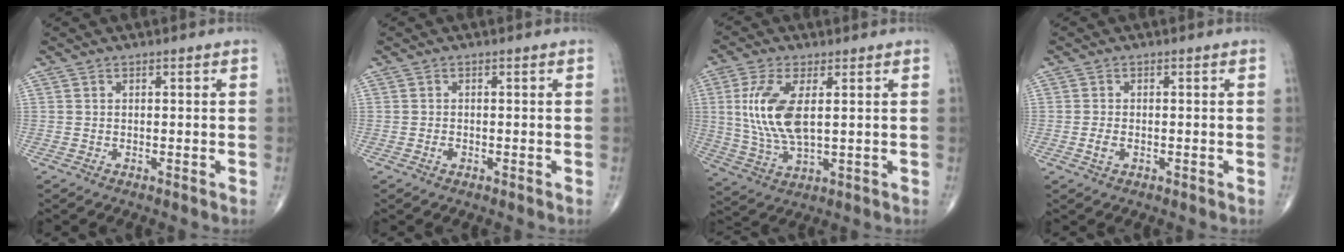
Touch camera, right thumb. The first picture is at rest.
{"total": 0.8, "force": [-0.4, 0.5, 0.5], "torque": [-0.010, 0.001, -0.006]}
{"total": 11.8, "force": [2.1, 5.0, 10.4], "torque": [-0.232, -0.010, 0.048]}
{"total": 1.9, "force": [-0.5, 1.1, 1.4], "torque": [-0.032, 0.001, -0.010]}